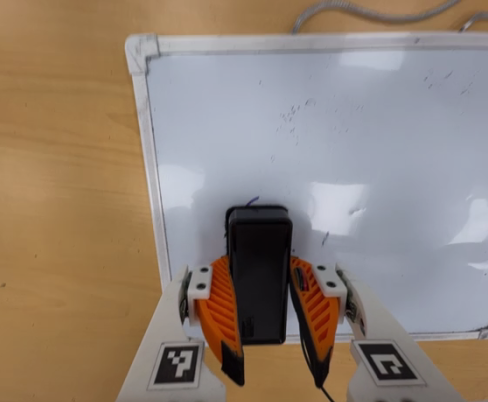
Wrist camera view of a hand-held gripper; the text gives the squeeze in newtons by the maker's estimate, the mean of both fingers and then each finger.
{"total": 10.7, "left": 10.2, "right": 11.3}